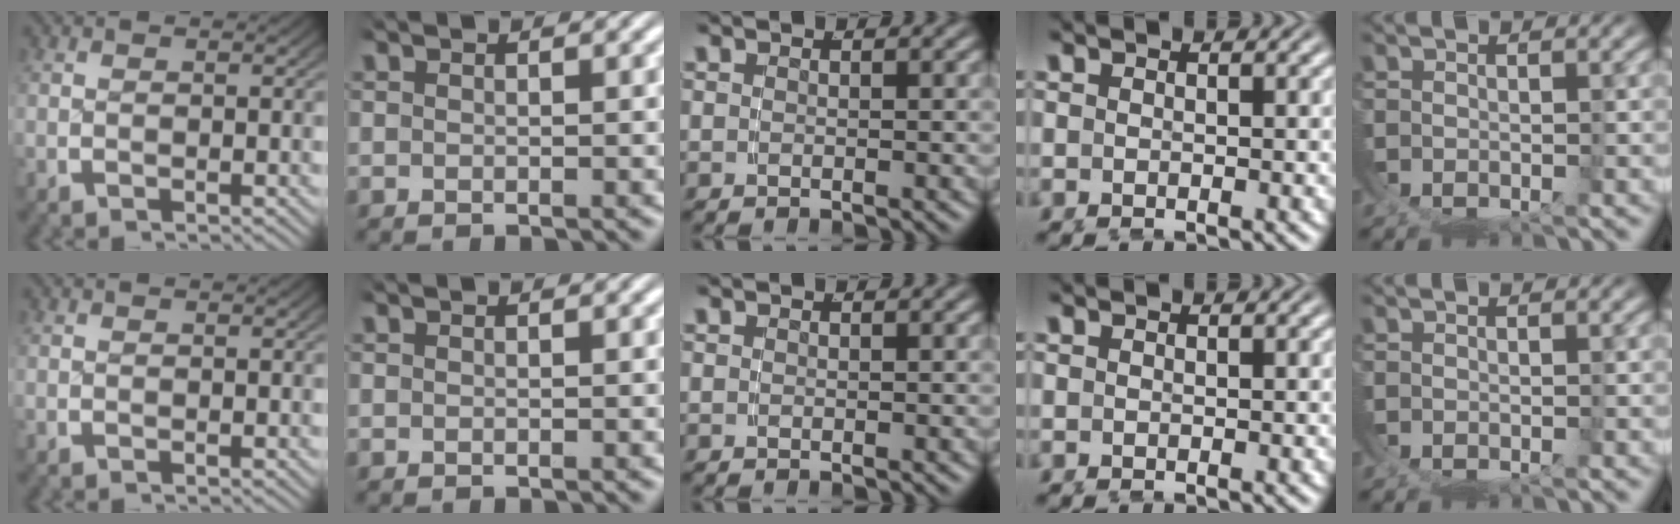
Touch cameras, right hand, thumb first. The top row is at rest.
{}